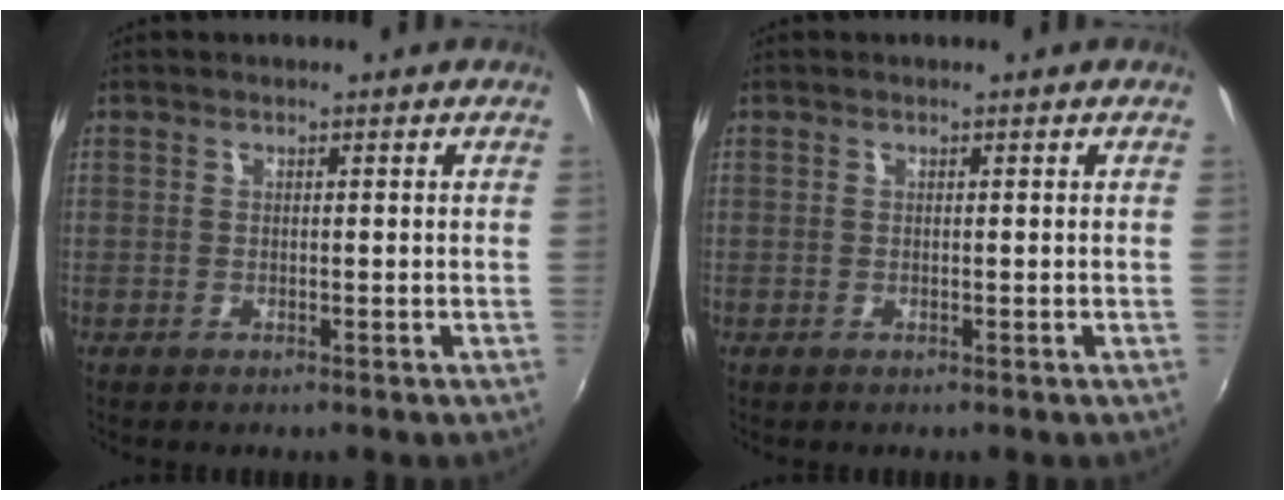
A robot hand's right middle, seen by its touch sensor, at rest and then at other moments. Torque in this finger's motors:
{"motor_torque": [0.00, 0.00, 0.00, 0.00]}